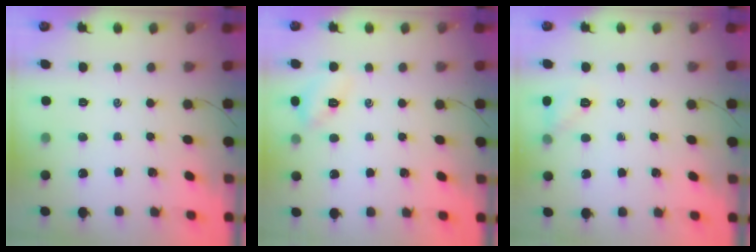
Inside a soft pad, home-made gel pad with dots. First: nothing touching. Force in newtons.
{"total": 6.3, "press": 6.1, "slide": 1.3}
{"total": 6.0, "press": 5.7, "slide": 1.7}